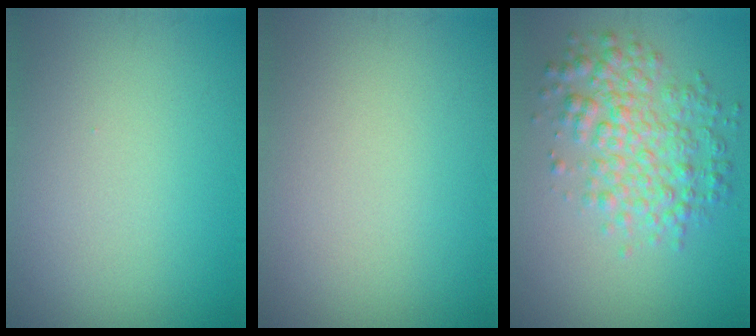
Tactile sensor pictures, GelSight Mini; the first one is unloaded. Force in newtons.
{"total": 0.0}
{"total": 4.9, "press": 4.9, "slide": 0.1}